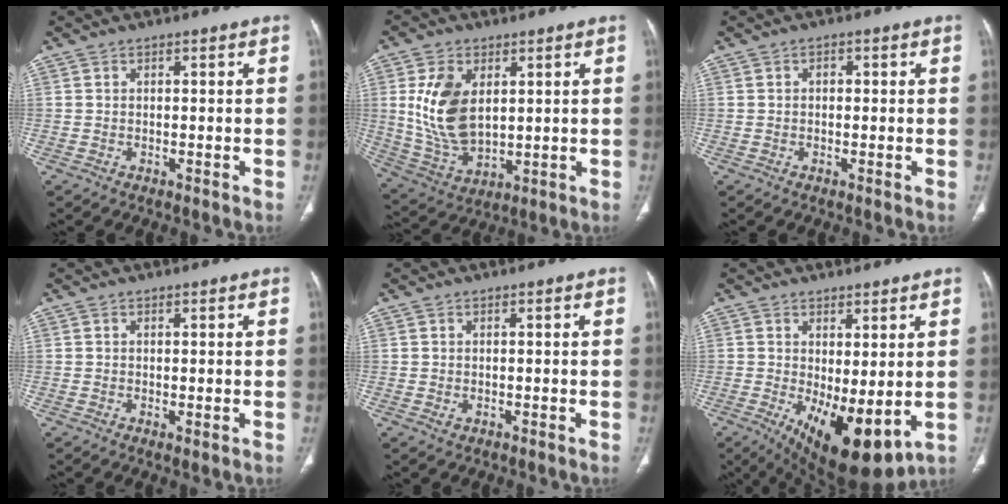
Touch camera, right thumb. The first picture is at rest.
{"total": 14.0, "force": [2.9, 8.6, 10.6], "torque": [-0.195, -0.017, 0.070]}
{"total": 1.3, "force": [0.1, 1.0, 0.9], "torque": [-0.010, 0.006, -0.001]}
{"total": 0.9, "force": [-0.1, 0.2, 0.8], "torque": [-0.020, -0.006, 0.000]}
{"total": 0.6, "force": [-0.2, 0.4, 0.4], "torque": [-0.011, 0.001, 0.002]}
{"total": 12.7, "force": [-1.9, 5.1, 11.5], "torque": [-0.174, -0.026, -0.007]}